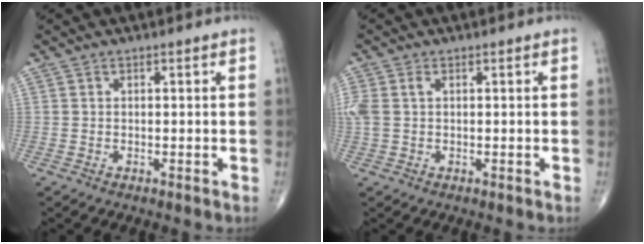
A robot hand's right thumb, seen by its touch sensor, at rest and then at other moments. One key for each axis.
{"total": 3.9, "fx": 0.6, "fy": 2.4, "fz": 3.0, "tx": -0.104, "ty": 0.019, "tz": 0.016}